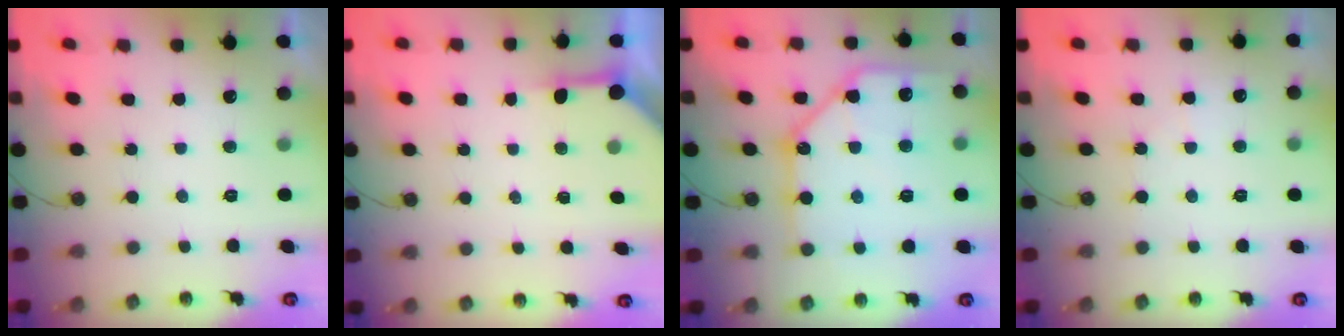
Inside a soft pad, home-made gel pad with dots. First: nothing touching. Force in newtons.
{"total": 4.0, "press": 3.9, "slide": 0.5}
{"total": 15.8, "press": 15.7, "slide": 1.8}
{"total": 3.0, "press": 2.9, "slide": 0.5}